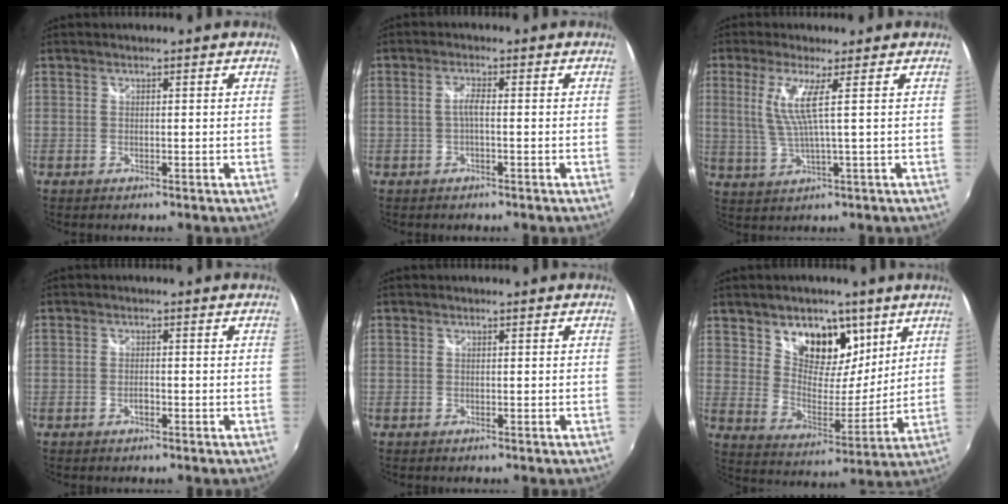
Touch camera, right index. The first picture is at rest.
{"total": 2.0, "force": [-0.6, 0.3, 1.8], "torque": [-0.038, 0.003, -0.013]}
{"total": 5.9, "force": [1.4, -0.5, 5.7], "torque": [-0.120, -0.008, 0.034]}
{"total": 1.3, "force": [-0.6, 0.6, 1.1], "torque": [-0.021, 0.000, -0.011]}
{"total": 0.0}
{"total": 14.0, "force": [7.8, 9.0, 7.3], "torque": [-0.115, -0.001, 0.134]}